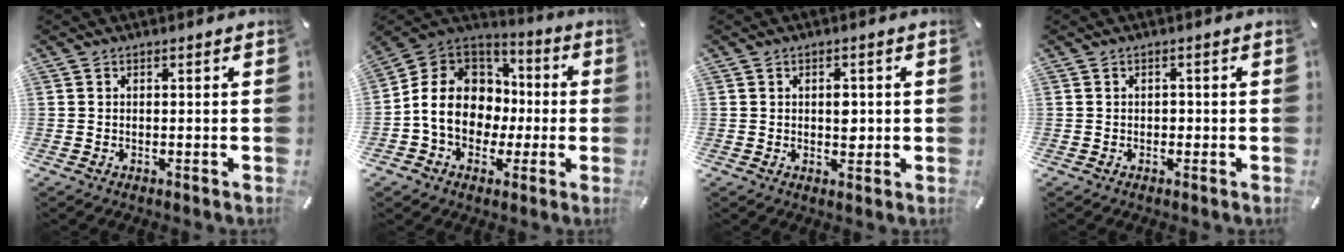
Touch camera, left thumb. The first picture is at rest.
{"total": 14.3, "force": [-2.0, 12.4, 6.8], "torque": [-0.152, 0.018, -0.030]}
{"total": 3.7, "force": [0.2, 2.4, 2.8], "torque": [-0.023, -0.008, -0.005]}
{"total": 1.0, "force": [-0.3, 0.8, 0.5], "torque": [-0.009, 0.003, -0.007]}